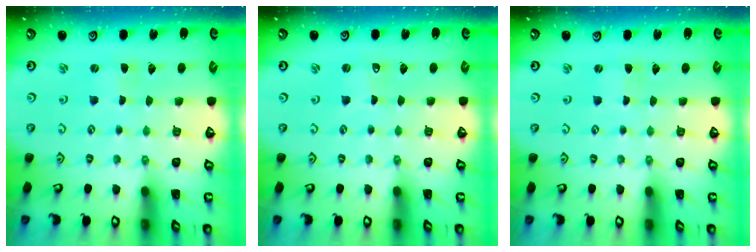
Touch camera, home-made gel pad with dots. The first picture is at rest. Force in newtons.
{"total": 0.0}
{"total": 0.6, "press": 0.6, "slide": 0.1}